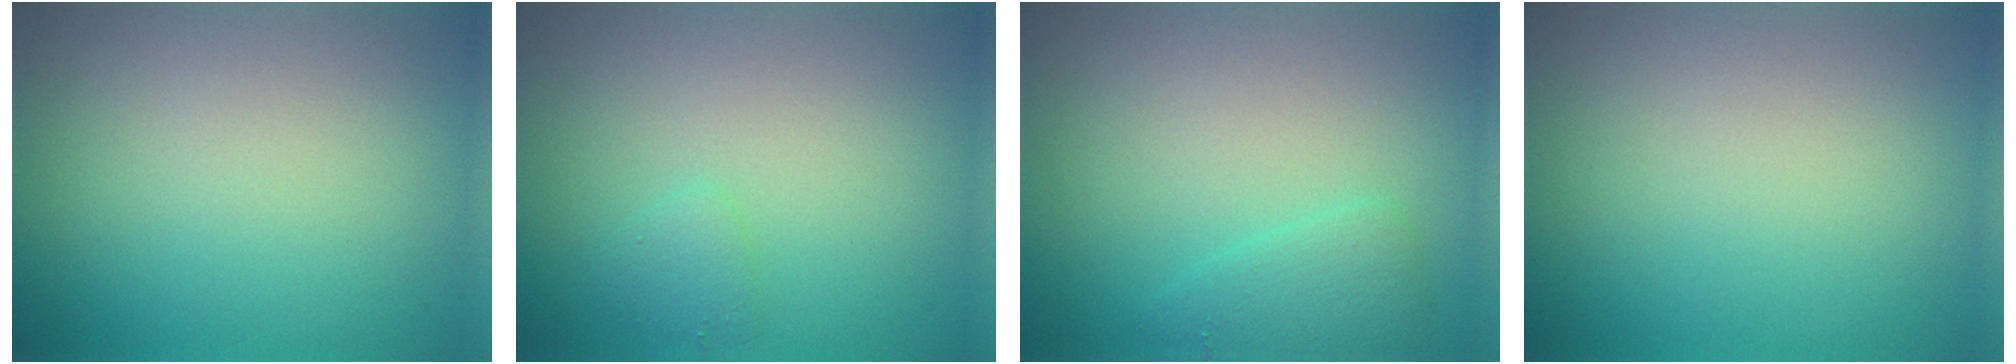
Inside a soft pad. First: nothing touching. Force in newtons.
{"total": 1.0, "press": 1.0, "slide": 0.1}
{"total": 1.9, "press": 1.9, "slide": 0.1}
{"total": 0.0}